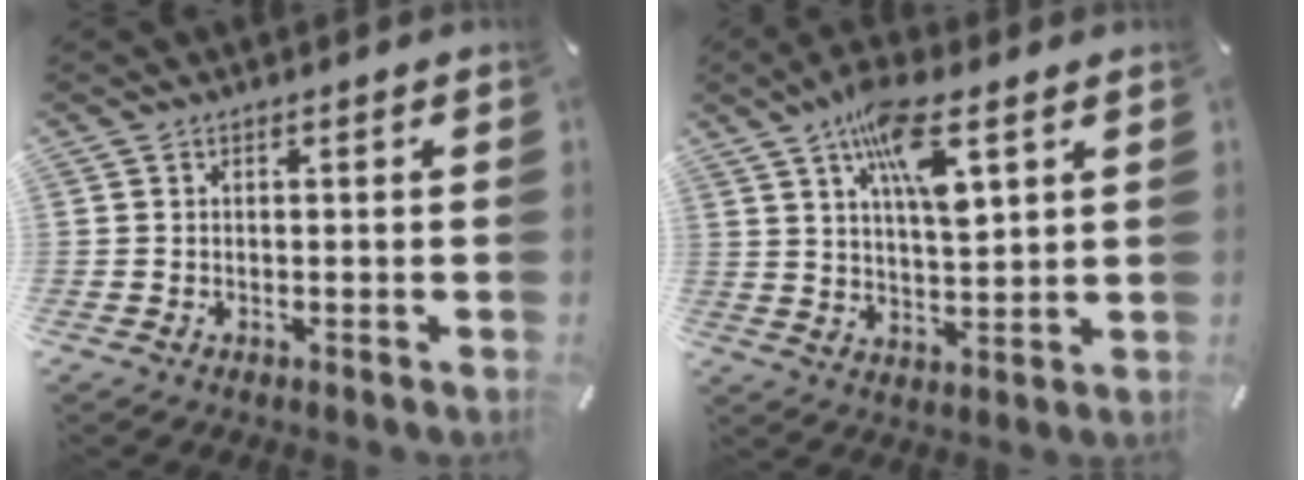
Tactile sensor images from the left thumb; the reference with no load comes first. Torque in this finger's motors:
{"motor_torque": [1.21, 1.19, 1.62, -1.15, 0.11]}